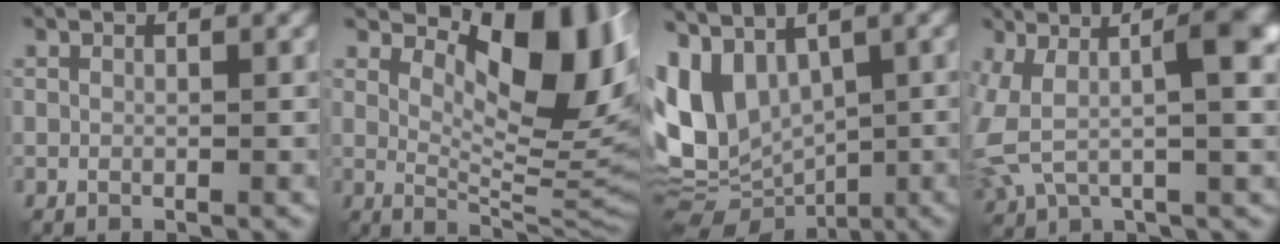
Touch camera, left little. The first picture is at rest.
{"total": 10.9, "force": [4.3, 4.5, 8.9], "torque": [-0.124, -0.006, 0.076]}
{"total": 8.5, "force": [1.1, 5.9, 6.0], "torque": [-0.128, 0.002, 0.016]}
{"total": 8.3, "force": [1.2, 3.2, 7.5], "torque": [-0.160, 0.007, 0.017]}